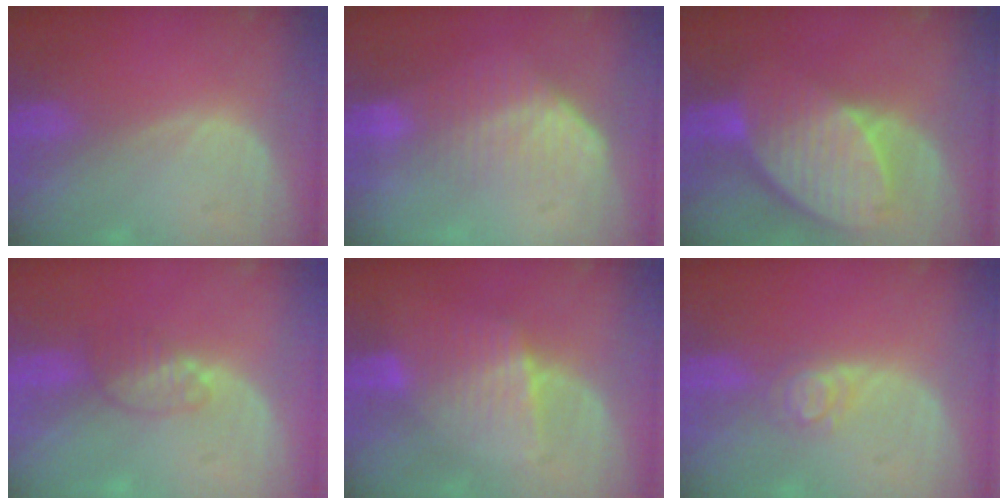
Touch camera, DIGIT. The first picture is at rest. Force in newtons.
{"total": 7.4, "press": 6.2, "slide": 4.0}
{"total": 10.2, "press": 8.8, "slide": 5.0}
{"total": 3.3, "press": 3.1, "slide": 1.1}
{"total": 6.5, "press": 5.7, "slide": 3.2}
{"total": 2.9, "press": 2.9, "slide": 0.3}